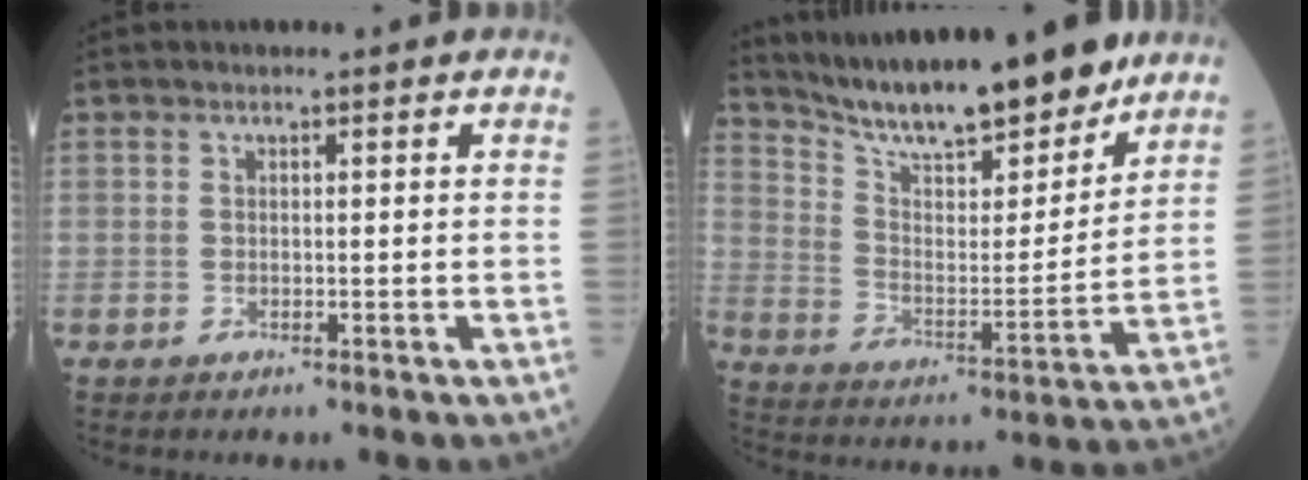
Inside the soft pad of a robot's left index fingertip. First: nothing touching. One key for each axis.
{"total": 18.8, "fx": 16.3, "fy": 2.6, "fz": 9.0, "tx": -0.151, "ty": -0.011, "tz": 0.266}